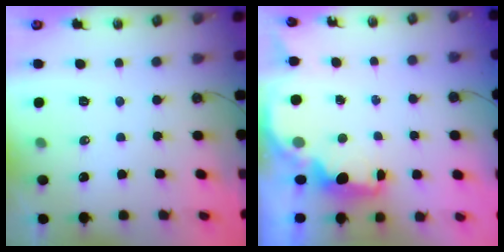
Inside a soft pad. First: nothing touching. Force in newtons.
{"total": 1.9, "press": 1.9, "slide": 0.5}